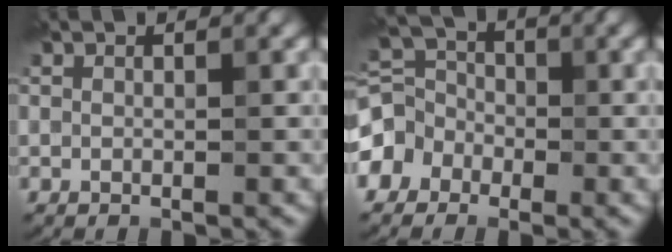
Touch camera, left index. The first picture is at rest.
{"total": 5.9, "force": [-2.4, 5.0, 2.0], "torque": [-0.028, 0.014, -0.066]}